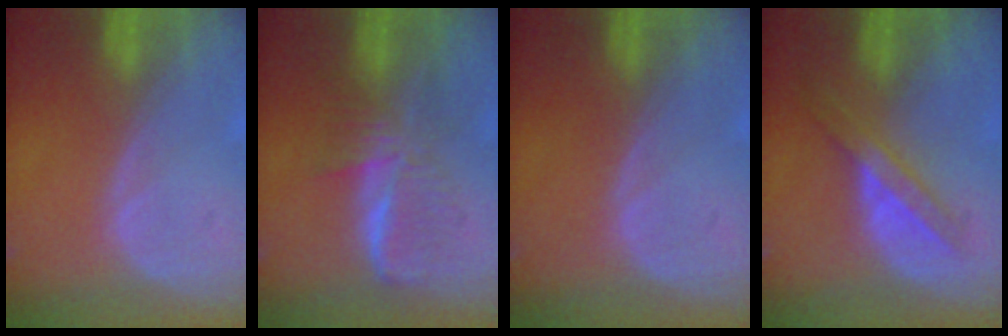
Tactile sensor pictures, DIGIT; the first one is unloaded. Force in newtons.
{"total": 6.2, "press": 6.2, "slide": 0.7}
{"total": 0.0}
{"total": 5.9, "press": 5.1, "slide": 2.8}